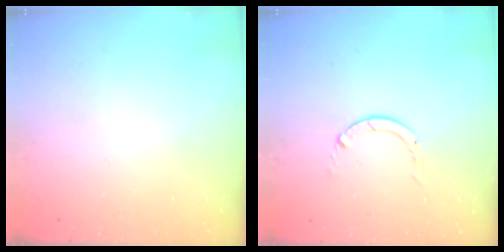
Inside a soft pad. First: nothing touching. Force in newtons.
{"total": 0.0}